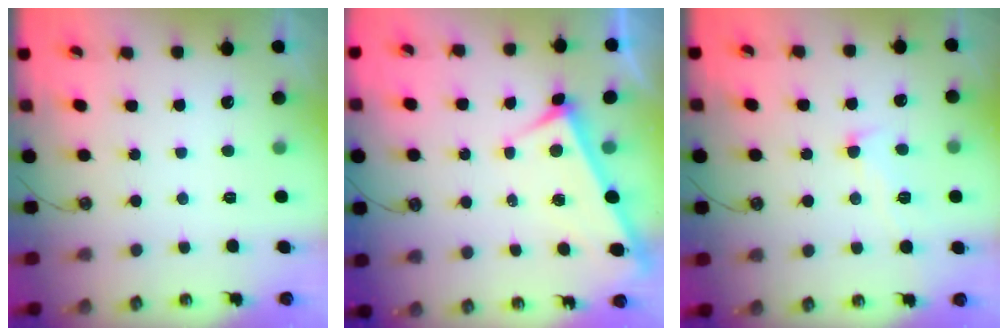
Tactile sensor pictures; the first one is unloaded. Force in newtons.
{"total": 4.8, "press": 4.8, "slide": 0.4}
{"total": 1.7, "press": 1.5, "slide": 0.9}